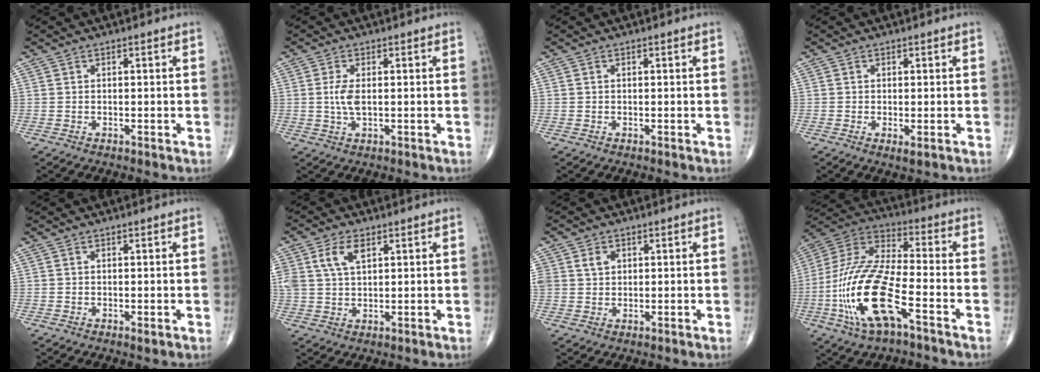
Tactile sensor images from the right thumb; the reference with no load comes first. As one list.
[{"total": 3.5, "force": [0.2, 1.4, 3.2], "torque": [-0.075, -0.003, 0.007]}, {"total": 0.0}, {"total": 1.6, "force": [-0.5, 0.4, 1.4], "torque": [-0.030, -0.008, -0.008]}, {"total": 0.7, "force": [-0.1, 0.3, 0.6], "torque": [-0.010, -0.004, -0.001]}, {"total": 6.2, "force": [2.6, 3.3, 4.5], "torque": [-0.089, -0.002, 0.054]}, {"total": 3.4, "force": [1.2, 2.7, 1.6], "torque": [-0.018, -0.001, 0.026]}, {"total": 20.3, "force": [-7.4, 6.9, 17.6], "torque": [-0.385, 0.031, -0.134]}]